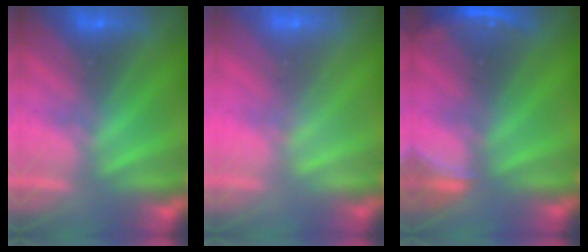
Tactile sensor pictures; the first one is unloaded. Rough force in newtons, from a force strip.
{"total": 1.8}
{"total": 2.7}